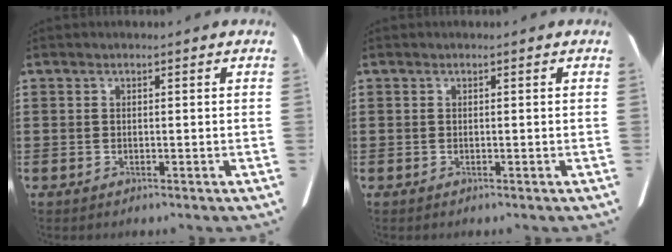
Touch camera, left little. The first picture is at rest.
{"total": 0.0}